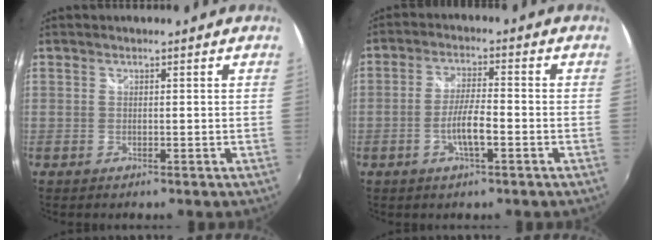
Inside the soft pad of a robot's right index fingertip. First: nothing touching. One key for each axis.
{"total": 5.3, "fx": -2.1, "fy": 0.8, "fz": 4.8, "tx": -0.096, "ty": 0.004, "tz": -0.038}